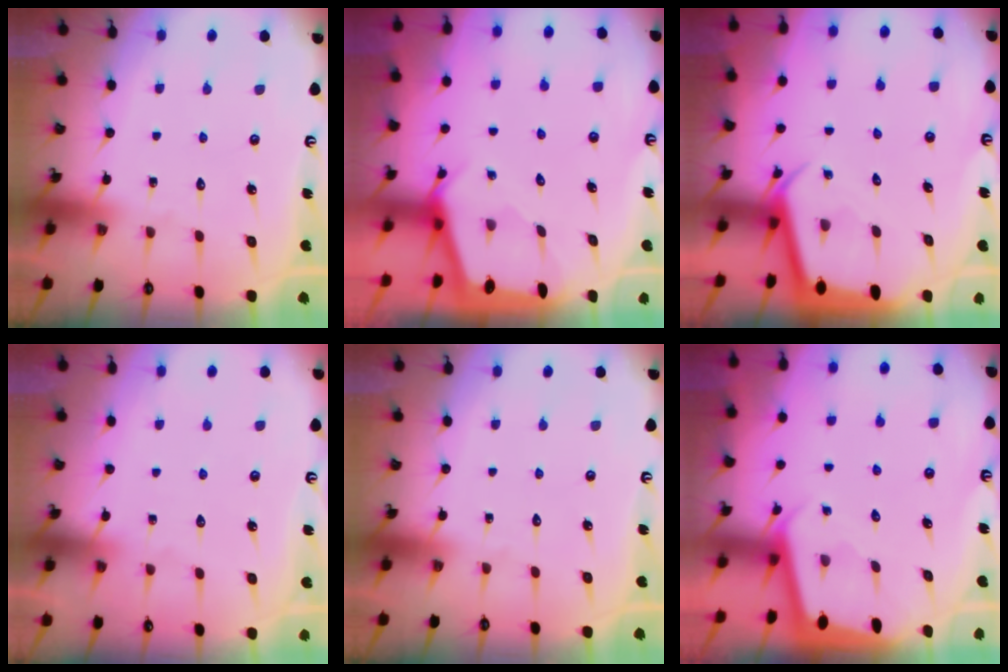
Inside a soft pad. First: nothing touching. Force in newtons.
{"total": 2.1, "press": 2.1, "slide": 0.1}
{"total": 3.4, "press": 3.4, "slide": 0.1}
{"total": 2.9, "press": 2.9, "slide": 0.4}
{"total": 0.0}
{"total": 1.9, "press": 1.9, "slide": 0.1}